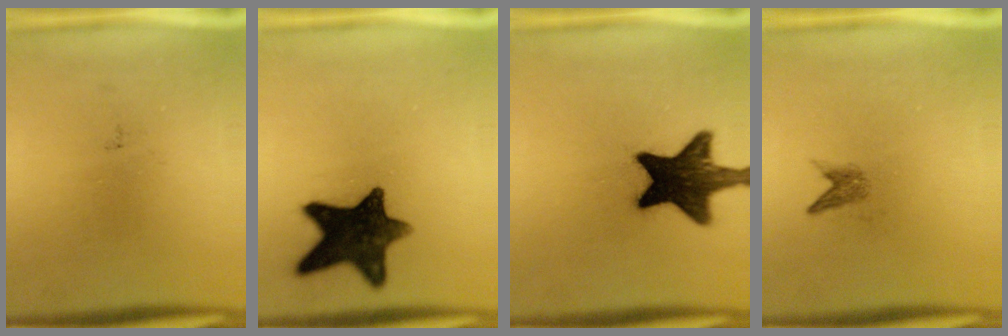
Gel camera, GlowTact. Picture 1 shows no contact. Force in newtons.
{"total": 14.2}
{"total": 17.5}
{"total": 1.3}